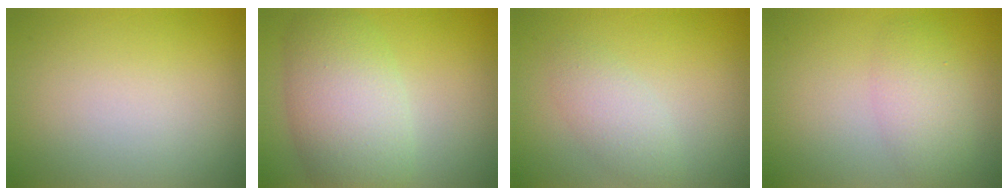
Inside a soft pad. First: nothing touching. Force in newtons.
{"total": 7.1, "press": 7.1, "slide": 0.3}
{"total": 2.4, "press": 2.4, "slide": 0.2}
{"total": 3.0, "press": 3.0, "slide": 0.2}